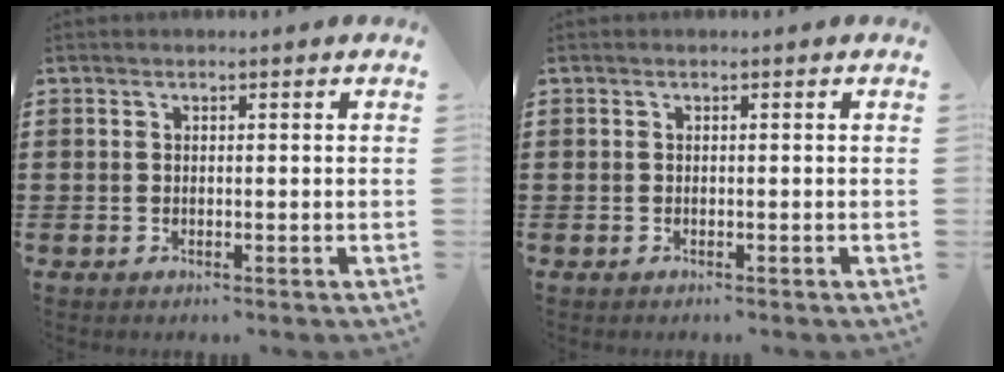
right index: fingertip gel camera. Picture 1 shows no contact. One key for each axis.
{"total": 0.0}